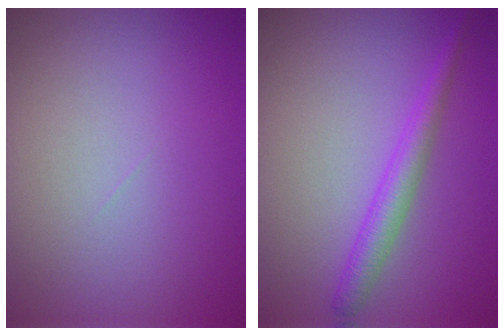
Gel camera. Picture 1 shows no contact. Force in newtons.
{"total": 2.6, "press": 2.6, "slide": 0.2}